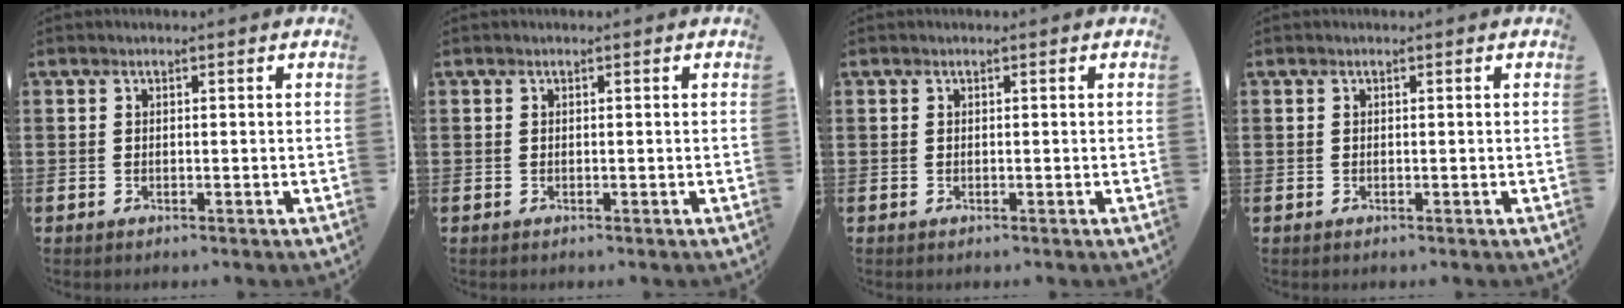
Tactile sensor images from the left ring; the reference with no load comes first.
{"total": 0.0}
{"total": 0.0}
{"total": 0.0}